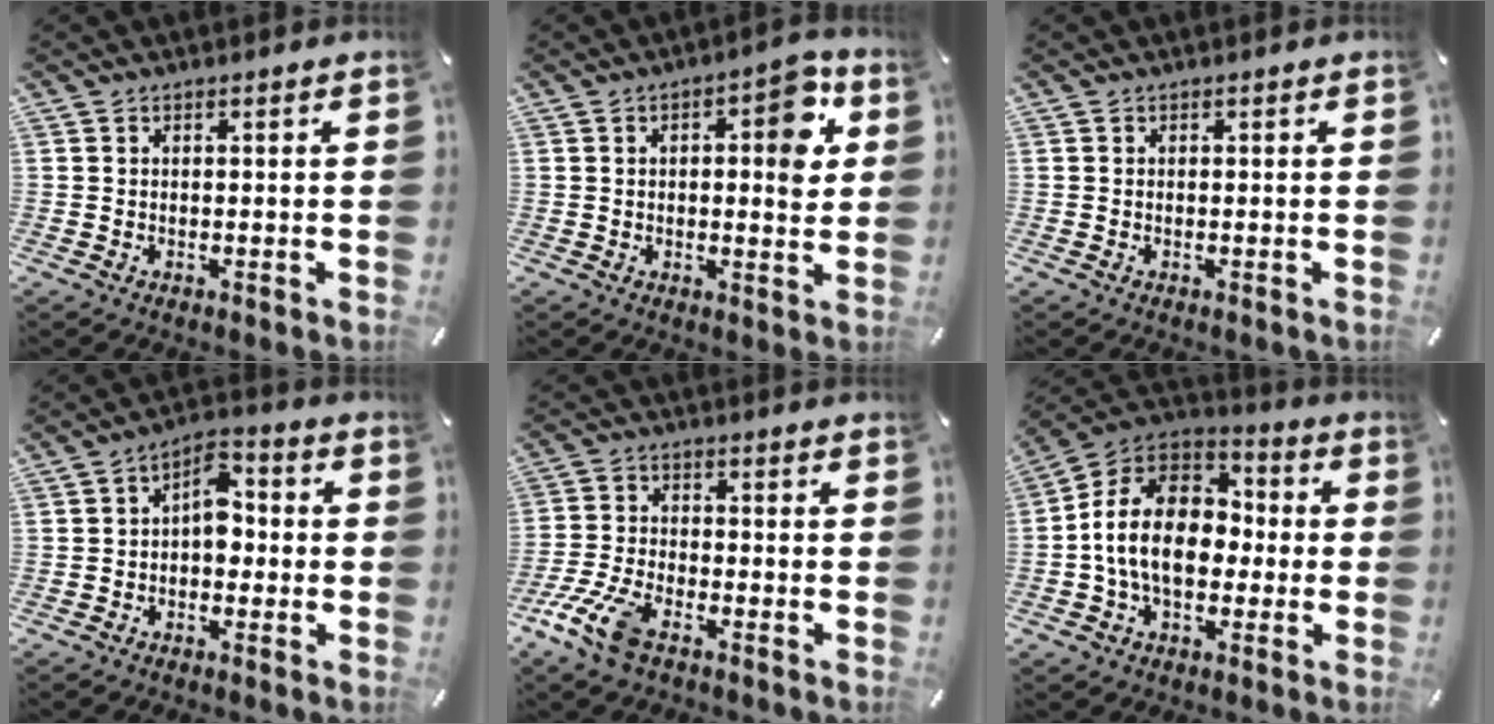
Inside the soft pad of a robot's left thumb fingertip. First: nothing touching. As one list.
[{"total": 9.7, "force": [2.4, 4.4, 8.3], "torque": [-0.093, -0.011, 0.031]}, {"total": 0.0}, {"total": 6.9, "force": [-0.8, 4.6, 5.0], "torque": [-0.069, 0.011, -0.019]}, {"total": 9.7, "force": [-6.1, 4.3, 6.3], "torque": [-0.148, 0.015, -0.117]}, {"total": 15.8, "force": [-2.6, 11.6, 10.4], "torque": [-0.224, 0.022, -0.051]}]